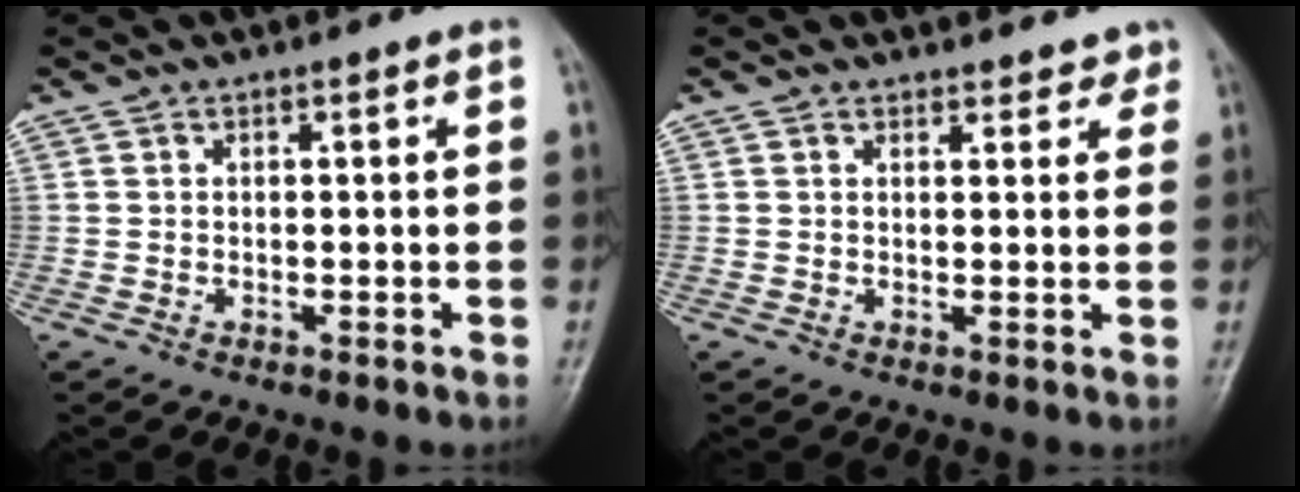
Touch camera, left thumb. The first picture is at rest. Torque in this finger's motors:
{"motor_torque": [-0.65, 0.01, -0.36, -0.17, 0.03]}